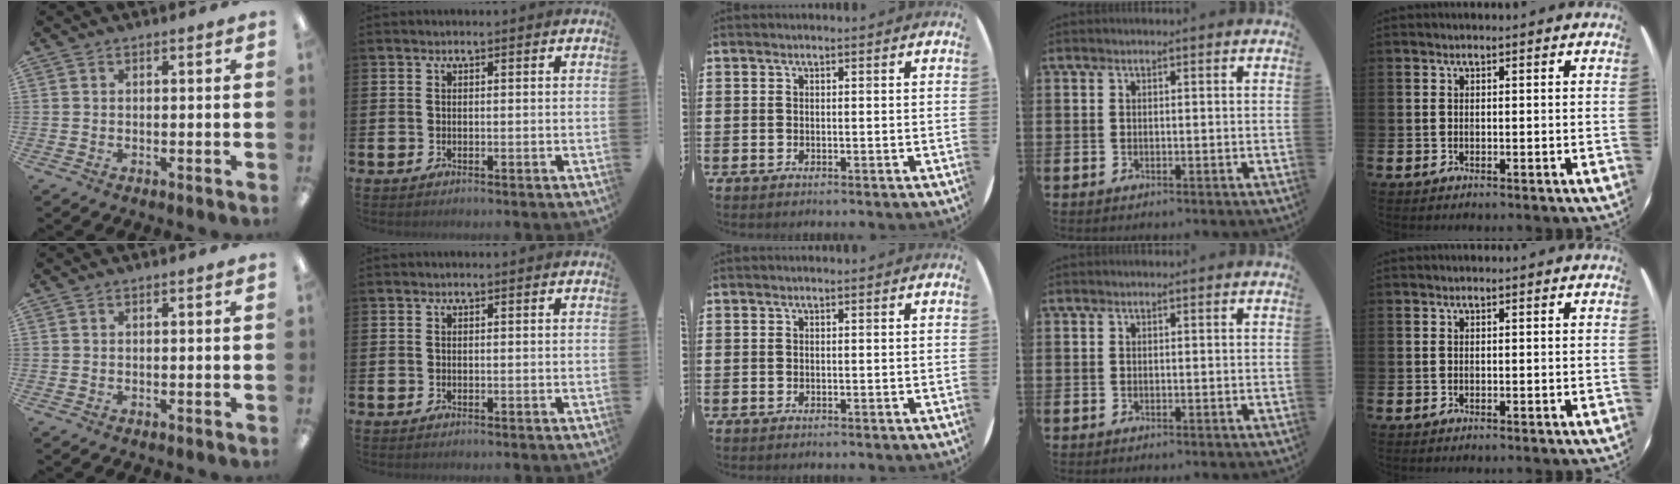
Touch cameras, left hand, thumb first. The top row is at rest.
{}